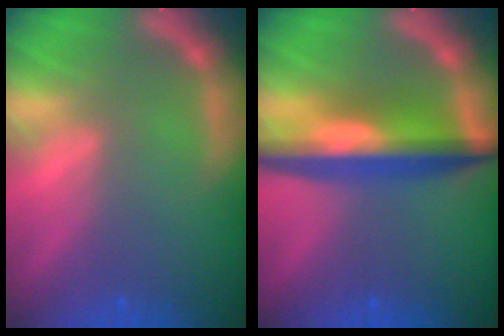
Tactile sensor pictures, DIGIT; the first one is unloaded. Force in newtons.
{"total": 8.1}